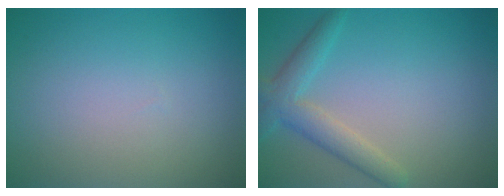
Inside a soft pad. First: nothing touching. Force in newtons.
{"total": 3.4, "press": 3.4, "slide": 0.1}